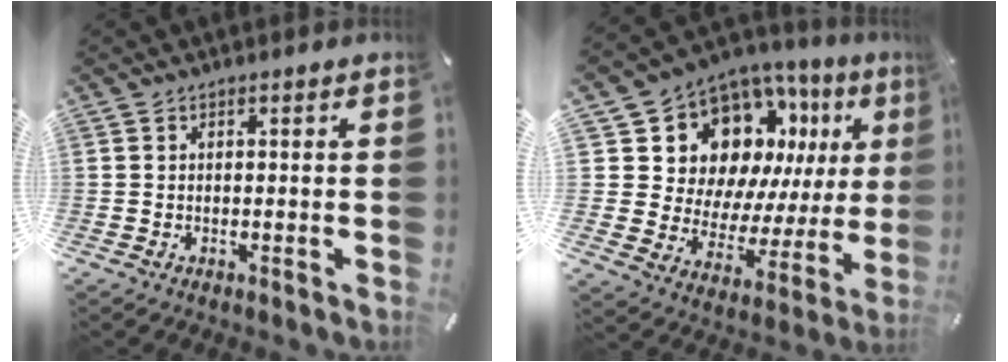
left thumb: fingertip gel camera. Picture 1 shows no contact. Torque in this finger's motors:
{"motor_torque": [2.51, 2.51, 1.46, -1.30, 0.15]}